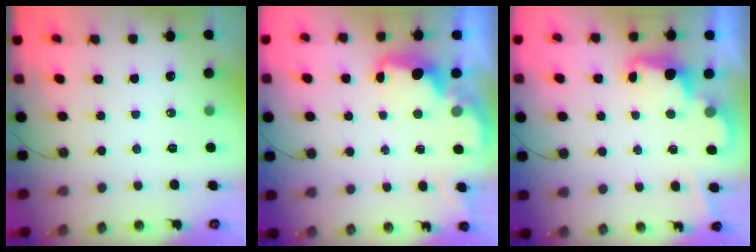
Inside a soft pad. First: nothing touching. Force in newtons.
{"total": 2.4, "press": 2.3, "slide": 0.7}
{"total": 2.4, "press": 2.4, "slide": 0.6}